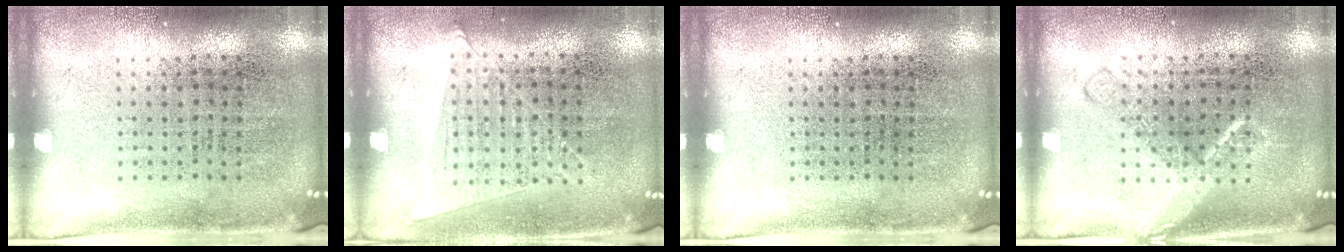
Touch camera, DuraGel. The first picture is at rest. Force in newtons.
{"total": 1.0, "press": 1.0, "slide": 0.4}
{"total": 0.0}
{"total": 2.1, "press": 2.1, "slide": 0.3}